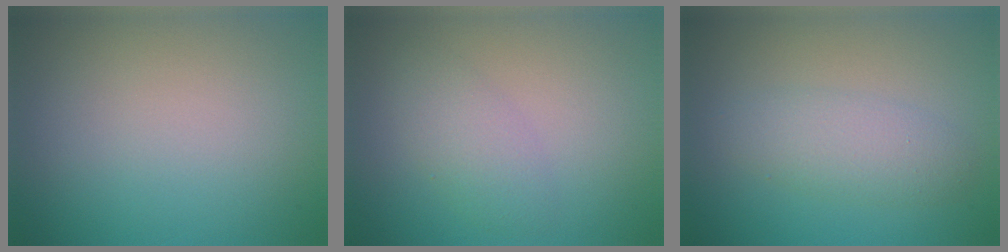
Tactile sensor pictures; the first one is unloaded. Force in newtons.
{"total": 2.5, "press": 2.5, "slide": 0.1}
{"total": 3.0, "press": 3.0, "slide": 0.2}